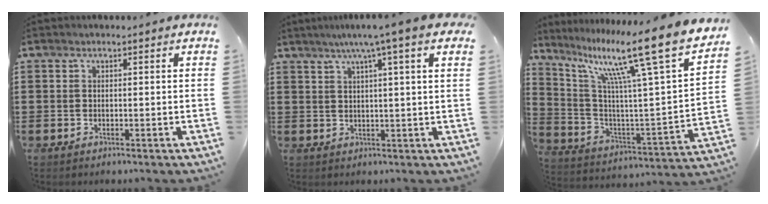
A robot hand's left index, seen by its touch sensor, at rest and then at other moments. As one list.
[{"total": 5.7, "force": [3.3, -0.6, 4.6], "torque": [-0.099, -0.004, 0.051]}, {"total": 15.5, "force": [10.6, 0.4, 11.3], "torque": [-0.221, -0.074, 0.156]}]